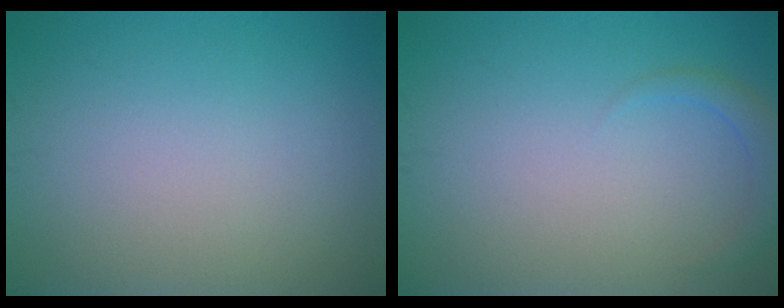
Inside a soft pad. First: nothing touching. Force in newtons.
{"total": 1.5, "press": 1.5, "slide": 0.1}